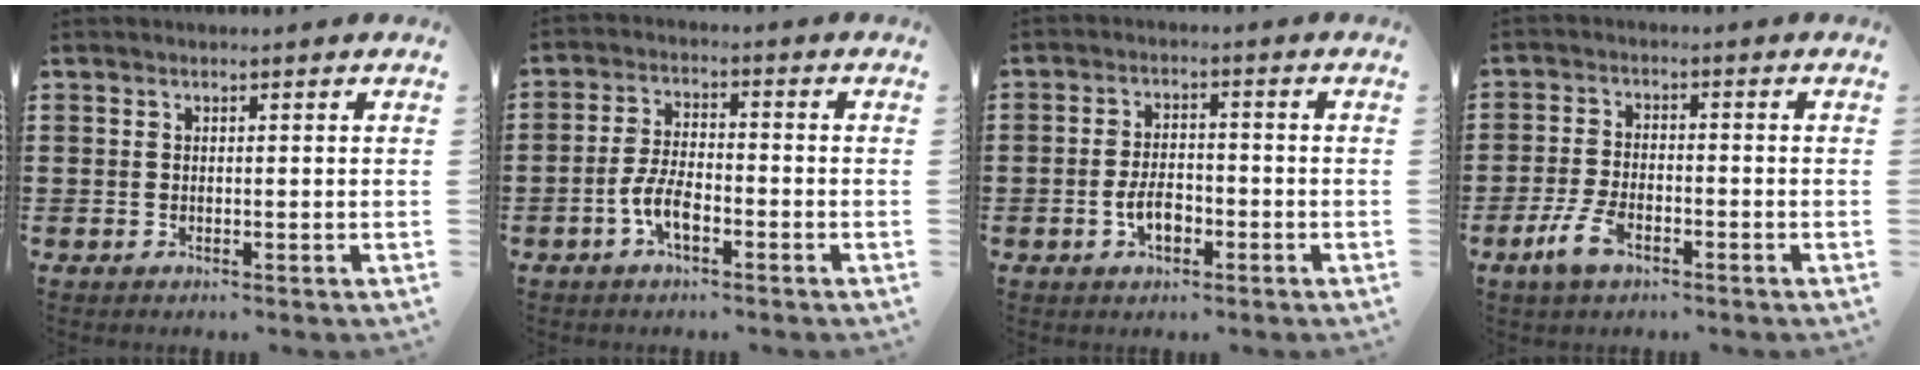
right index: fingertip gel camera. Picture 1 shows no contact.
{"total": 5.4, "force": [-2.4, 2.2, 4.3], "torque": [-0.108, -0.002, -0.054]}
{"total": 4.4, "force": [-1.6, 2.4, 3.4], "torque": [-0.067, -0.002, -0.035]}
{"total": 5.2, "force": [-2.7, 2.3, 3.8], "torque": [-0.097, -0.003, -0.059]}